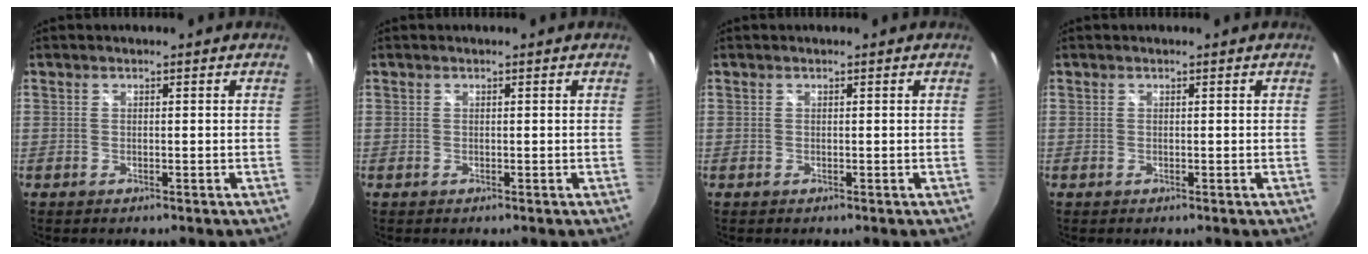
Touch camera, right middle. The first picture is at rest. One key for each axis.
{"total": 0.0}
{"total": 0.0}
{"total": 0.0}